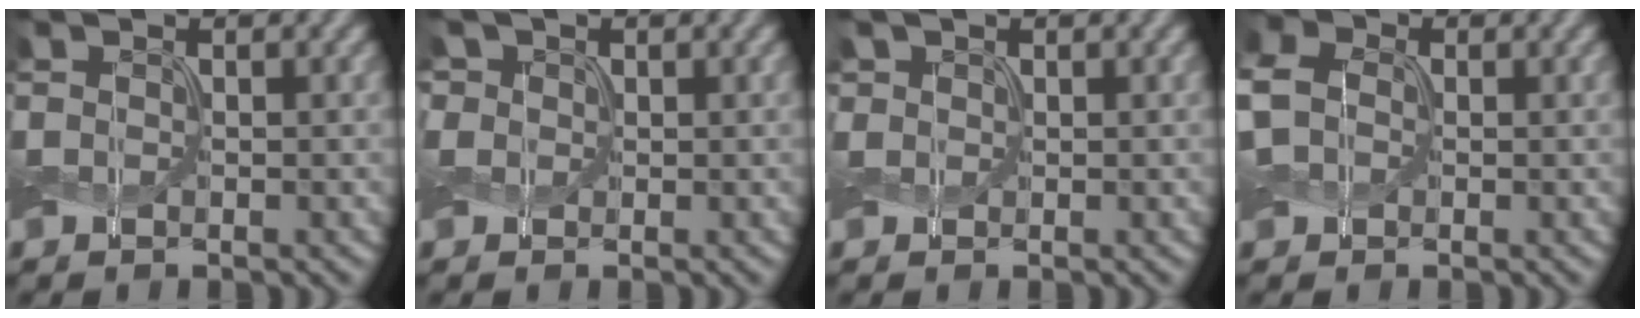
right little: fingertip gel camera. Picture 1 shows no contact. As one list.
[{"total": 2.1, "force": [1.1, 1.7, 0.6], "torque": [-0.026, 0.002, 0.021]}, {"total": 1.1, "force": [0.6, 0.9, 0.3], "torque": [-0.007, 0.004, 0.009]}, {"total": 5.5, "force": [0.7, 4.4, 3.2], "torque": [-0.091, 0.023, -0.001]}]